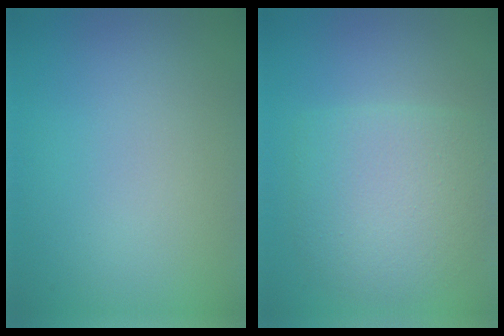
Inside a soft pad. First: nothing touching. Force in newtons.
{"total": 5.2, "press": 5.2, "slide": 0.1}